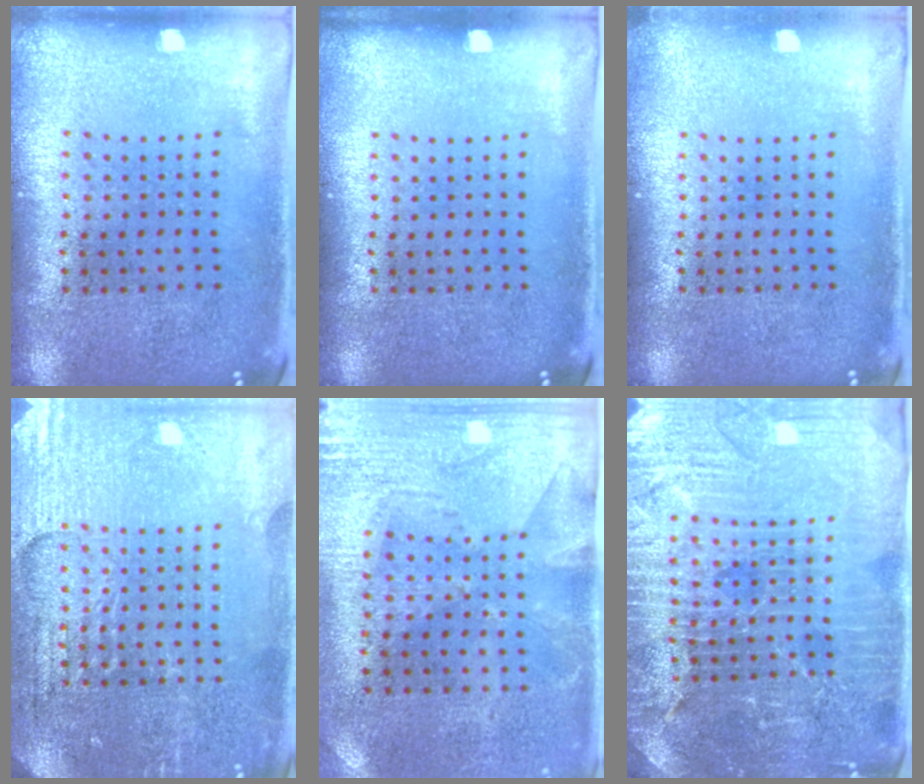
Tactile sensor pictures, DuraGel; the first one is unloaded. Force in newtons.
{"total": 0.0}
{"total": 0.6, "press": 0.6, "slide": 0.1}
{"total": 3.7, "press": 3.5, "slide": 1.0}
{"total": 2.7, "press": 2.3, "slide": 1.5}
{"total": 4.4, "press": 4.1, "slide": 1.4}